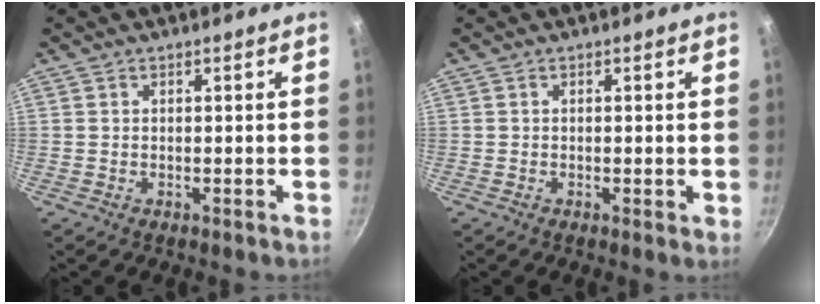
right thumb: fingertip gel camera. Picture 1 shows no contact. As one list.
[{"total": 1.0, "force": [-0.1, 0.4, 0.9], "torque": [-0.013, 0.000, -0.002]}]